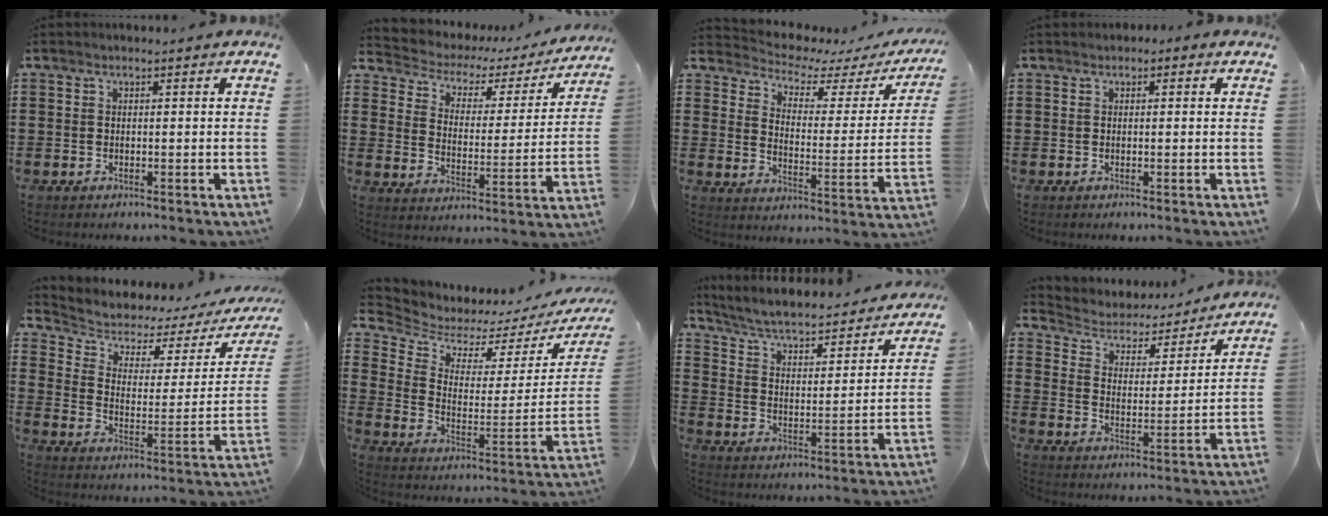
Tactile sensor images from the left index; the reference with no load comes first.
{"total": 3.0, "force": [2.0, 2.0, 1.0], "torque": [-0.039, -0.016, 0.022]}
{"total": 3.8, "force": [3.4, 1.3, 1.1], "torque": [-0.046, -0.027, 0.051]}
{"total": 0.6, "force": [-0.1, 0.6, 0.3], "torque": [-0.006, 0.004, -0.003]}
{"total": 3.4, "force": [2.6, 2.0, 1.0], "torque": [-0.043, -0.019, 0.037]}
{"total": 4.3, "force": [3.9, 1.7, 0.4], "torque": [-0.040, -0.035, 0.064]}
{"total": 4.5, "force": [4.2, 0.4, 1.6], "torque": [-0.054, -0.038, 0.063]}
{"total": 3.4, "force": [3.2, 1.3, 0.4], "torque": [-0.032, -0.025, 0.045]}